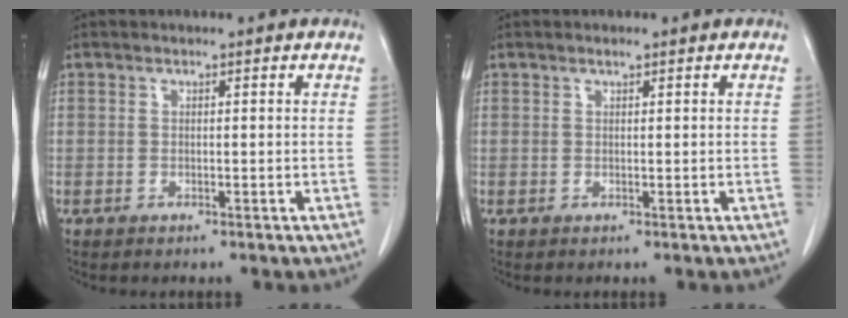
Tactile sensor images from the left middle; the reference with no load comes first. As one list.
[{"total": 0.5, "force": [0.4, 0.0, 0.3], "torque": [-0.012, -0.002, 0.009]}]